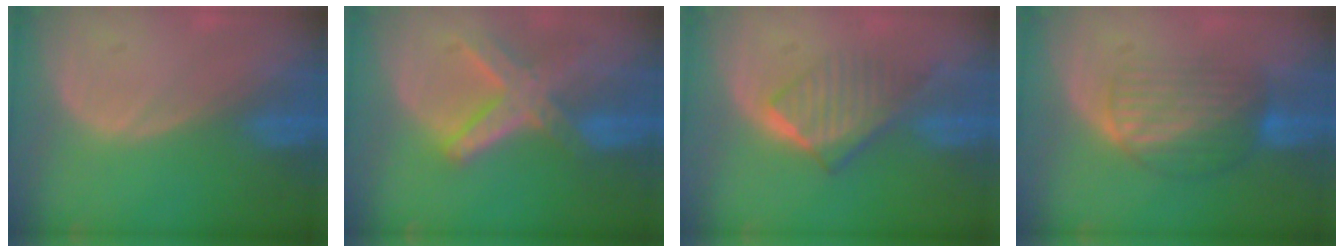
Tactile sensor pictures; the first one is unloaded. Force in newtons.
{"total": 8.2, "press": 7.1, "slide": 4.1}
{"total": 6.5, "press": 5.9, "slide": 2.7}
{"total": 6.7, "press": 6.4, "slide": 1.8}